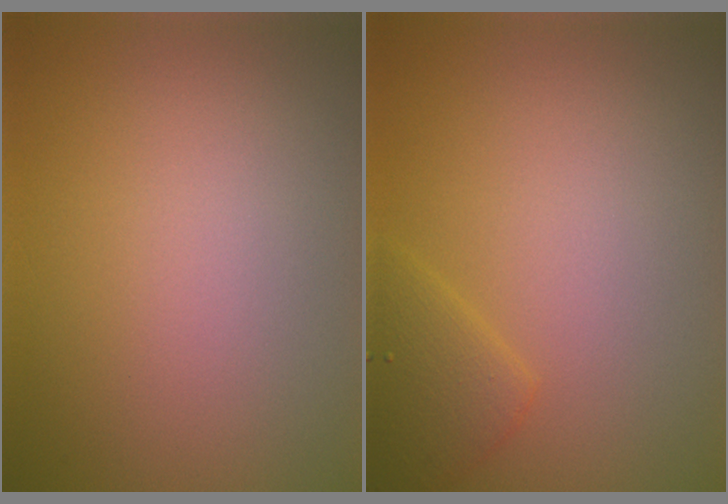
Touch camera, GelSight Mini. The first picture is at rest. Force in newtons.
{"total": 2.1, "press": 2.1, "slide": 0.2}